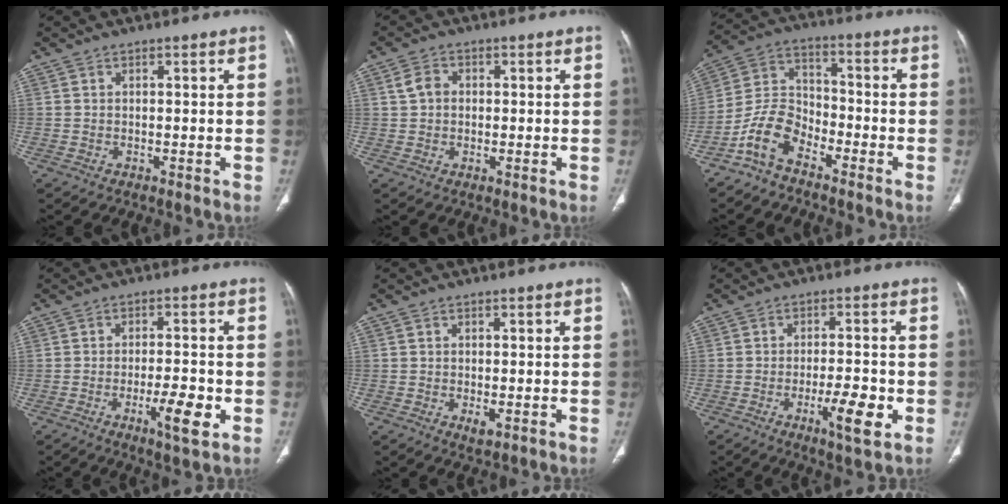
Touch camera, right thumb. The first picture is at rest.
{"total": 3.4, "force": [0.6, 2.7, 2.0], "torque": [-0.031, 0.009, 0.007]}
{"total": 8.9, "force": [-6.1, 4.7, 4.5], "torque": [-0.083, 0.055, -0.132]}
{"total": 6.9, "force": [-2.6, 1.5, 6.3], "torque": [-0.100, 0.004, -0.039]}
{"total": 2.1, "force": [-0.7, 1.2, 1.6], "torque": [-0.019, -0.001, -0.009]}
{"total": 7.4, "force": [-2.8, 1.7, 6.7], "torque": [-0.107, 0.005, -0.042]}